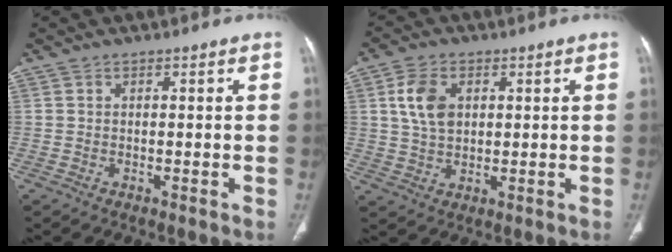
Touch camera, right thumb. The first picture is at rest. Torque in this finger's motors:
{"motor_torque": [-0.28, 0.31, -0.03, -0.05, 0.02]}